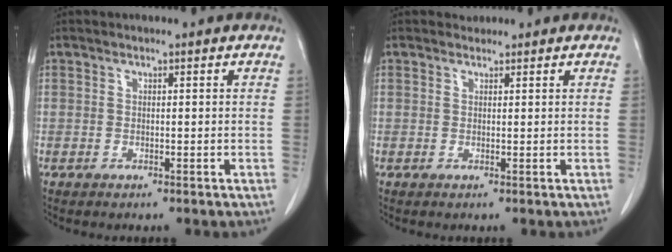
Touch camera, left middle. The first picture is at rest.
{"total": 0.8, "force": [0.7, 0.3, -0.2], "torque": [-0.003, 0.002, 0.010]}